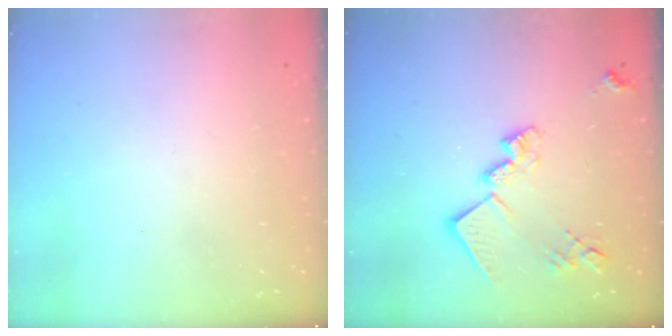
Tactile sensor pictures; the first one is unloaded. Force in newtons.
{"total": 17.1, "press": 17.1, "slide": 1.1}